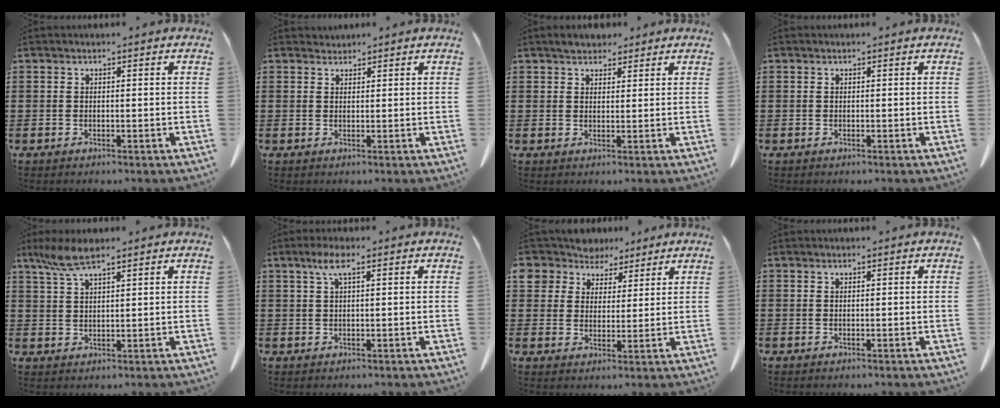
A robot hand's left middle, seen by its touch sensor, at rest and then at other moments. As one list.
[{"total": 1.0, "force": [1.0, 0.3, -0.1], "torque": [-0.001, 0.001, 0.020]}, {"total": 2.6, "force": [2.2, 1.1, 0.5], "torque": [0.001, 0.000, 0.040]}, {"total": 0.0}, {"total": 5.2, "force": [3.6, 0.8, 3.6], "torque": [-0.086, -0.004, 0.064]}, {"total": 3.2, "force": [1.3, 0.7, 2.8], "torque": [-0.060, 0.006, 0.022]}, {"total": 5.7, "force": [4.6, 3.3, 0.2], "torque": [-0.037, -0.016, 0.085]}, {"total": 0.0}]